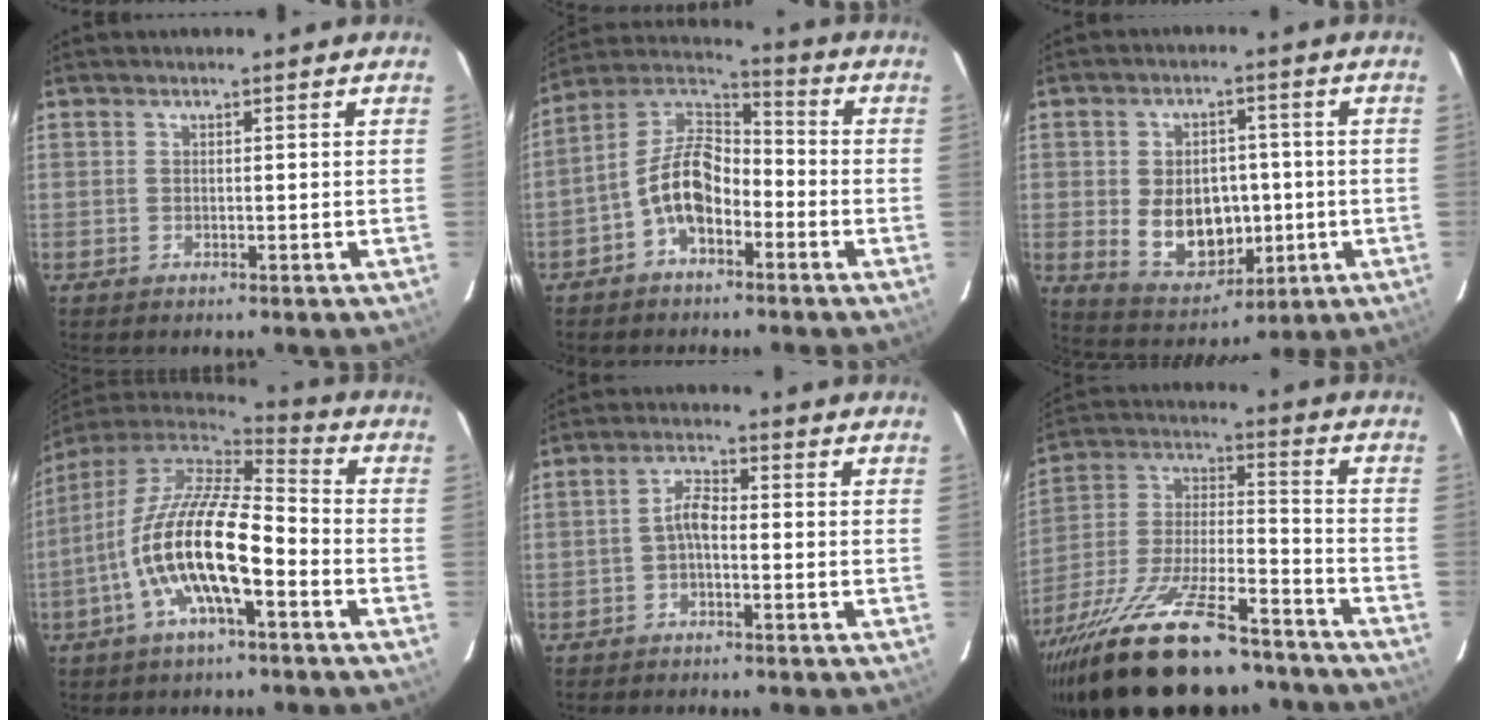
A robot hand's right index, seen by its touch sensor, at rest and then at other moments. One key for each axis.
{"total": 10.5, "fx": -4.5, "fy": 5.8, "fz": 7.6, "tx": -0.160, "ty": 0.022, "tz": -0.085}
{"total": 11.7, "fx": -1.2, "fy": 8.5, "fz": 7.9, "tx": -0.164, "ty": -0.003, "tz": 0.006}
{"total": 17.4, "fx": -6.0, "fy": 5.1, "fz": 15.6, "tx": -0.293, "ty": -0.016, "tz": -0.118}
{"total": 3.1, "fx": -1.2, "fy": 1.2, "fz": 2.6, "tx": -0.054, "ty": 0.012, "tz": -0.025}
{"total": 28.0, "fx": -22.2, "fy": 7.6, "fz": 15.1, "tx": -0.290, "ty": -0.047, "tz": -0.343}